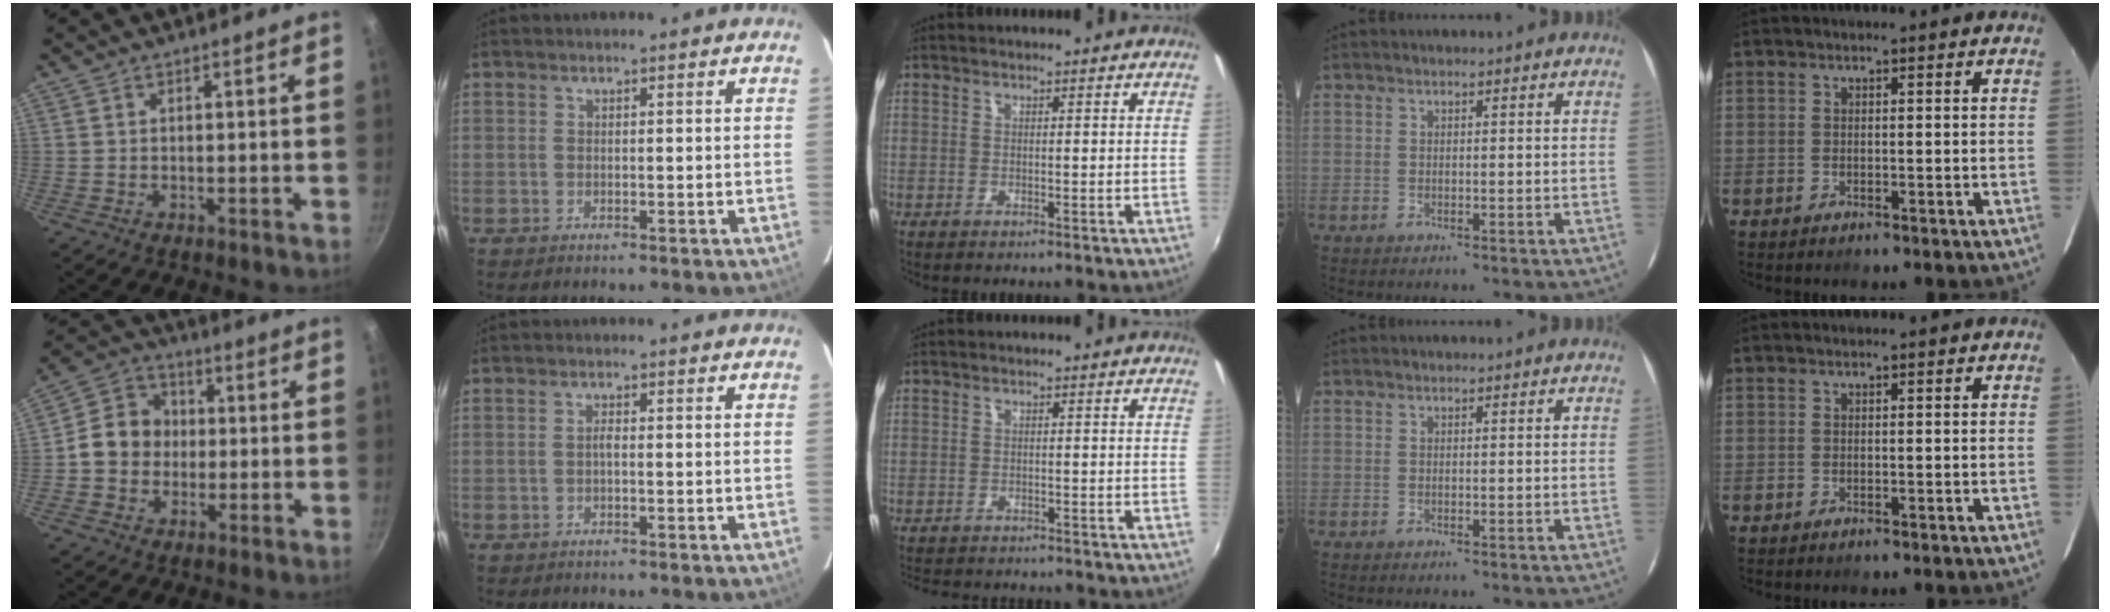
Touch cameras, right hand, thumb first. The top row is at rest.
{"thumb": {"total": 9.8, "force": [-0.5, 8.6, 4.6], "torque": [-0.047, 0.022, -0.028]}, "index": {"total": 0.8, "force": [-0.3, 0.2, 0.7], "torque": [-0.013, 0.005, -0.007]}, "middle": {"total": 4.6, "force": [-4.2, 1.5, 1.2], "torque": [-0.035, -0.007, -0.065]}}